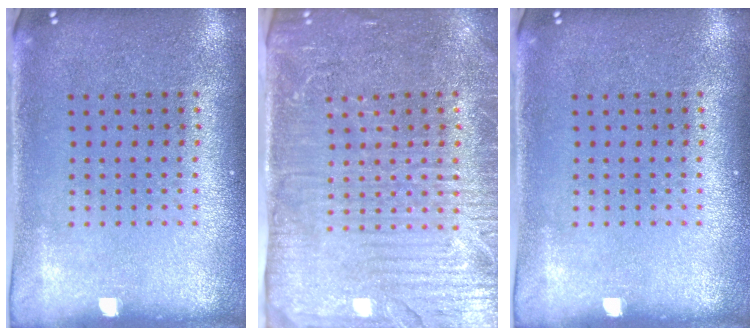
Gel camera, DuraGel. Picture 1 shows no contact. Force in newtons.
{"total": 4.3, "press": 3.9, "slide": 1.8}
{"total": 0.0}